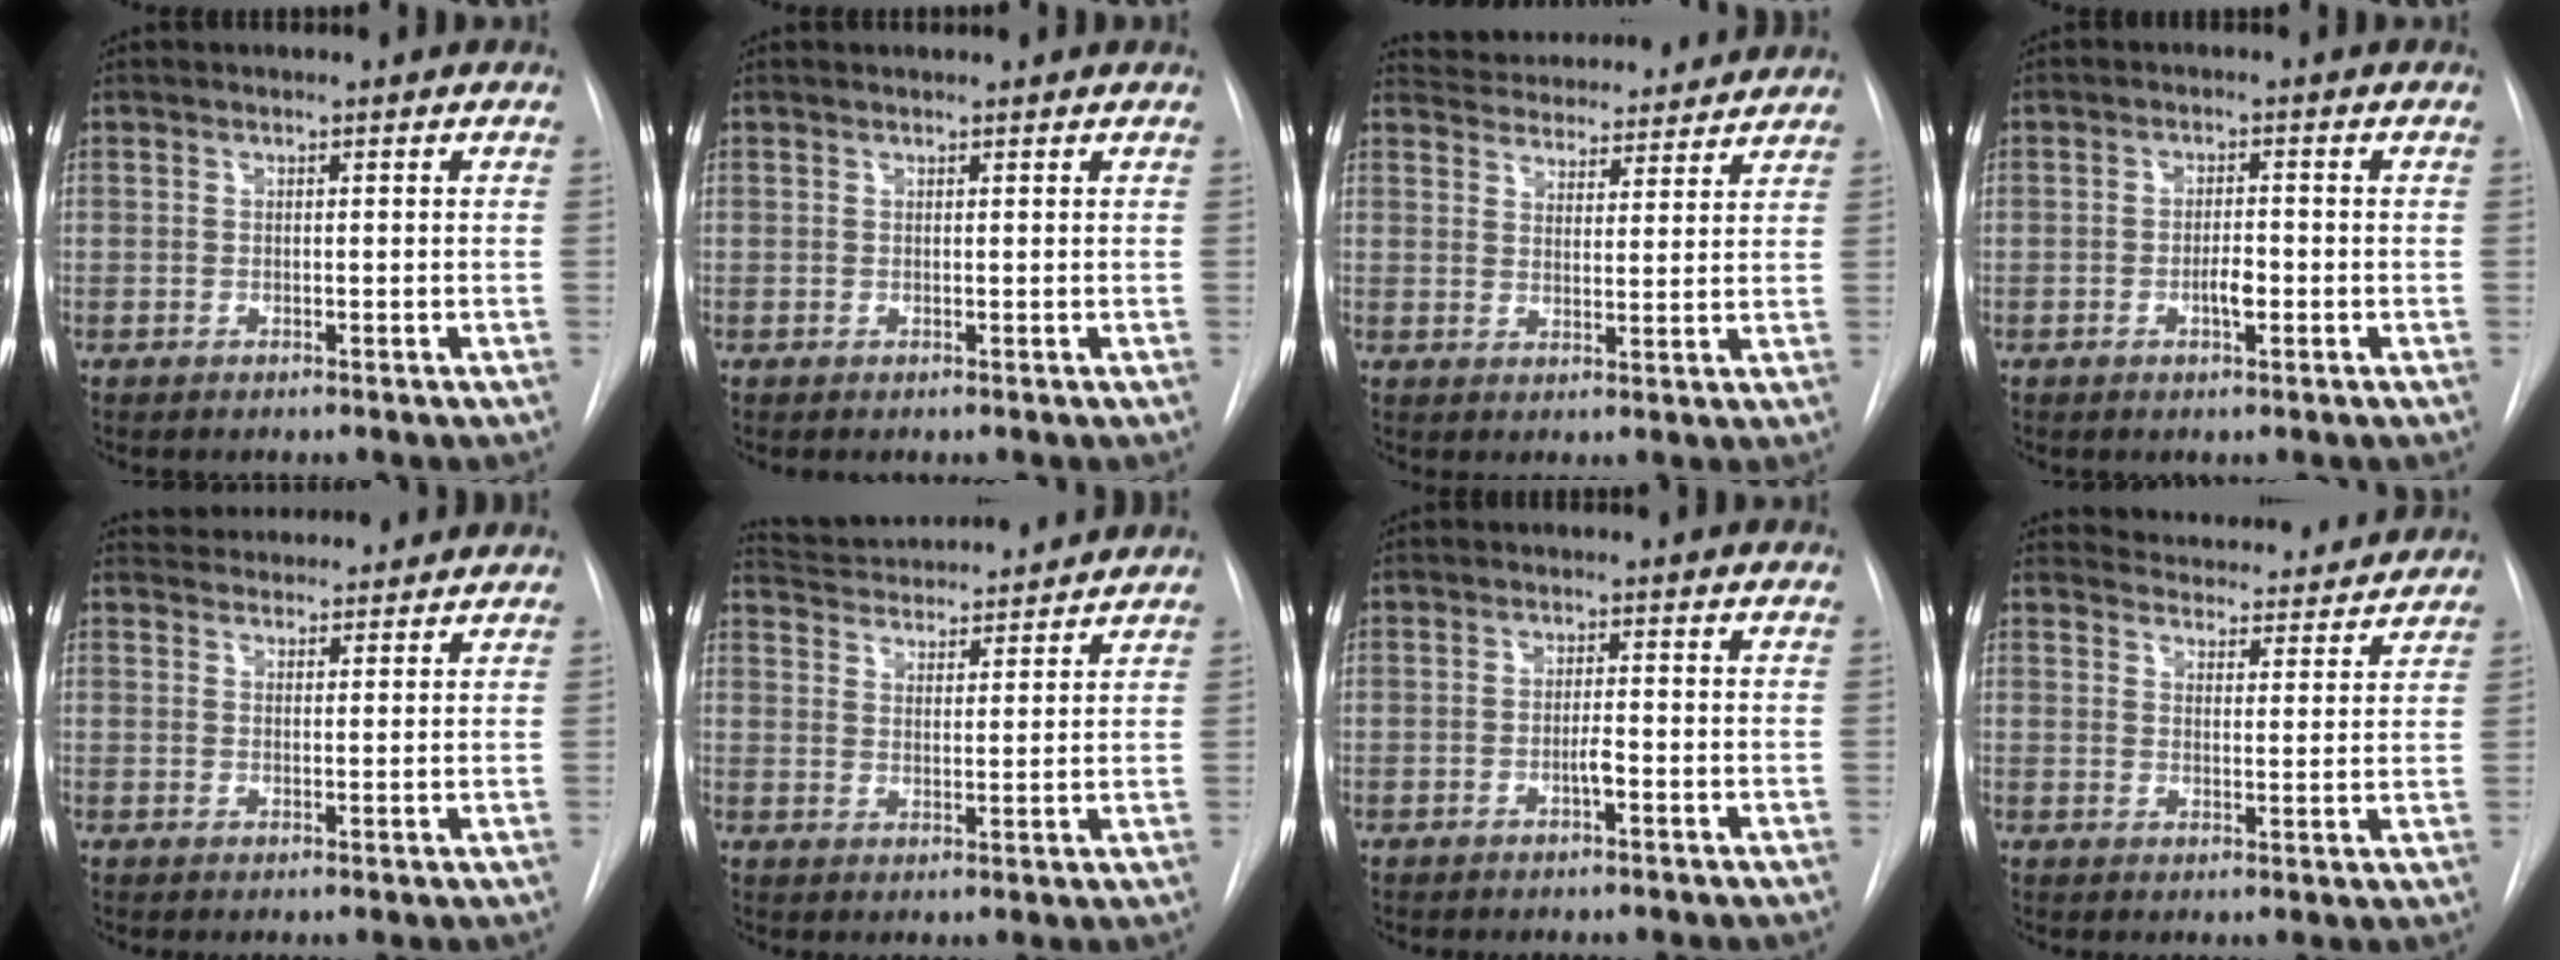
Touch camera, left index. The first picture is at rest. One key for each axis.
{"total": 1.5, "fx": 1.5, "fy": 0.1, "fz": 0.2, "tx": -0.009, "ty": 0.016, "tz": 0.020}
{"total": 16.2, "fx": 15.4, "fy": 3.7, "fz": 3.4, "tx": -0.045, "ty": 0.021, "tz": 0.205}
{"total": 2.5, "fx": -0.9, "fy": 0.7, "fz": 2.3, "tx": -0.039, "ty": 0.002, "tz": -0.013}
{"total": 8.4, "fx": 8.1, "fy": 1.9, "fz": 1.3, "tx": -0.014, "ty": 0.029, "tz": 0.107}
{"total": 16.0, "fx": 15.3, "fy": 2.1, "fz": 4.3, "tx": -0.074, "ty": 0.029, "tz": 0.224}
{"total": 1.5, "fx": -0.7, "fy": 0.1, "fz": 1.3, "tx": -0.024, "ty": 0.001, "tz": -0.013}
{"total": 17.5, "fx": 16.7, "fy": 3.9, "fz": 3.5, "tx": -0.042, "ty": 0.015, "tz": 0.216}